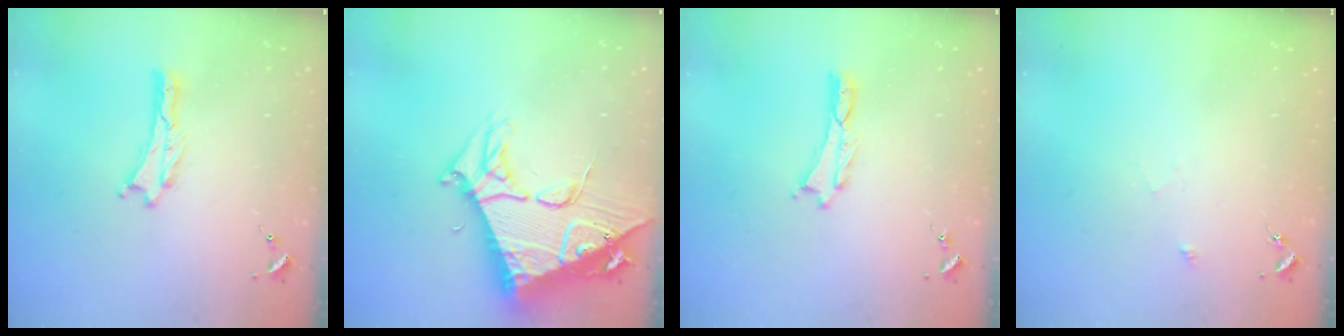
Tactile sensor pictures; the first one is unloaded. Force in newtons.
{"total": 11.1, "press": 11.1, "slide": 1.3}
{"total": 0.0}
{"total": 2.5, "press": 2.5, "slide": 0.2}